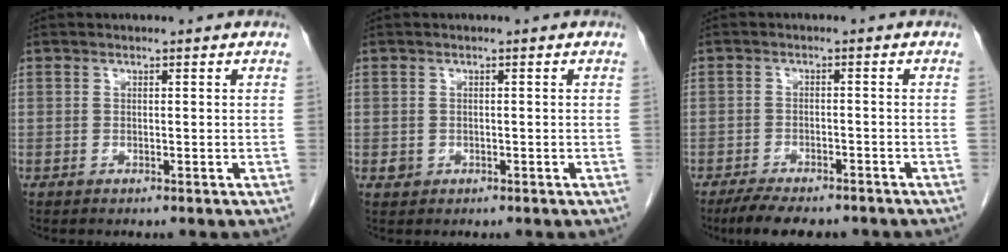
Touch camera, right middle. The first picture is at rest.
{"total": 1.2, "force": [-0.3, 1.1, 0.3], "torque": [-0.004, 0.004, -0.002]}
{"total": 8.1, "force": [-6.7, 2.6, 3.8], "torque": [-0.058, -0.009, -0.100]}